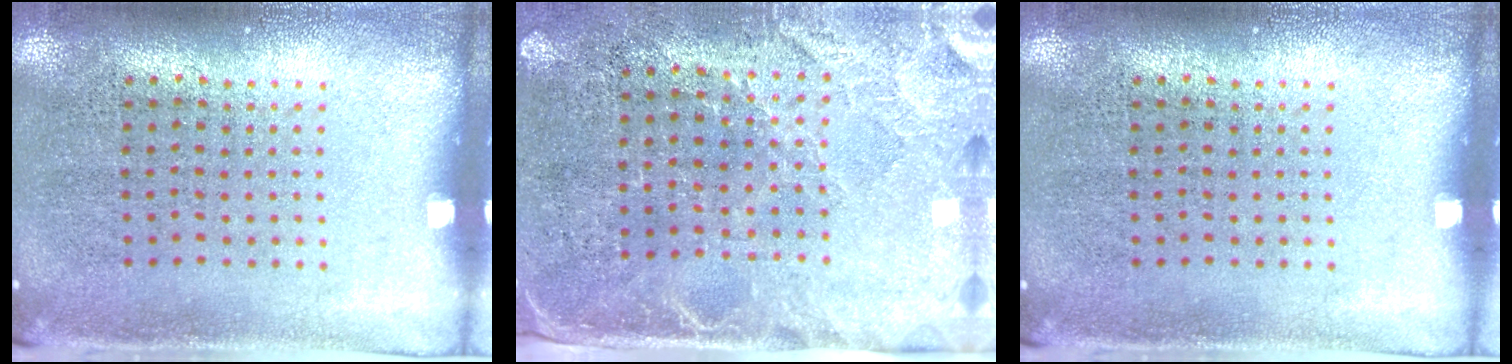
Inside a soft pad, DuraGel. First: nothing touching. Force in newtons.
{"total": 2.7, "press": 2.4, "slide": 1.2}
{"total": 0.0}